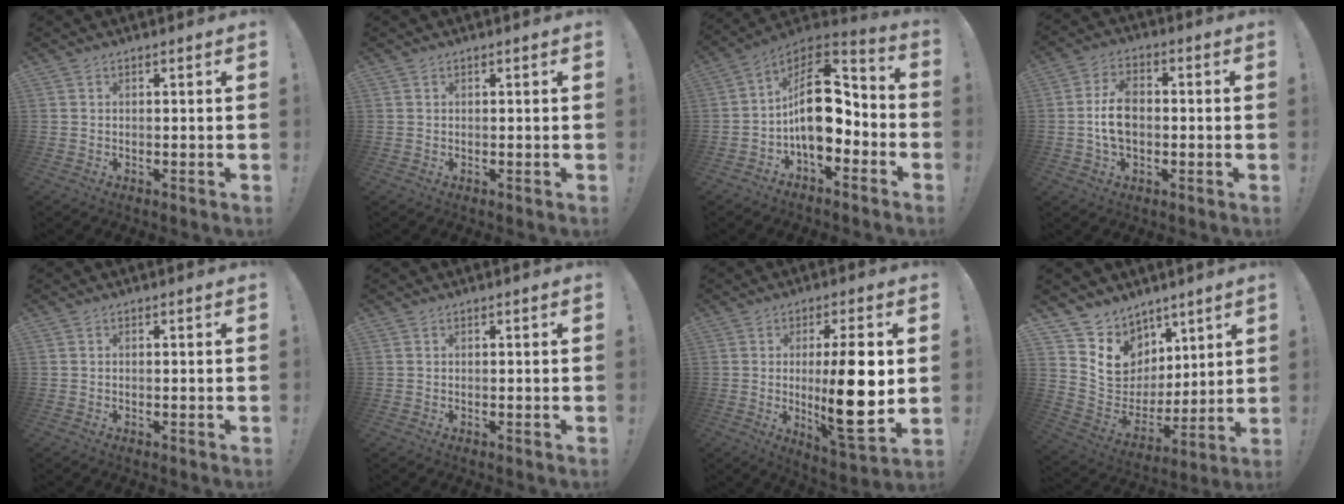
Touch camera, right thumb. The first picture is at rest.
{"total": 0.5, "force": [0.4, 0.3, 0.1], "torque": [-0.002, -0.001, 0.009]}
{"total": 16.4, "force": [-1.0, 9.6, 13.3], "torque": [-0.209, 0.009, -0.013]}
{"total": 8.9, "force": [-0.6, 5.9, 6.7], "torque": [-0.120, 0.012, -0.011]}
{"total": 0.0}
{"total": 0.0}
{"total": 16.4, "force": [0.8, 3.6, 16.0], "torque": [-0.254, -0.026, 0.006]}
{"total": 11.7, "force": [7.2, 9.1, 2.1], "torque": [-0.036, -0.069, 0.145]}